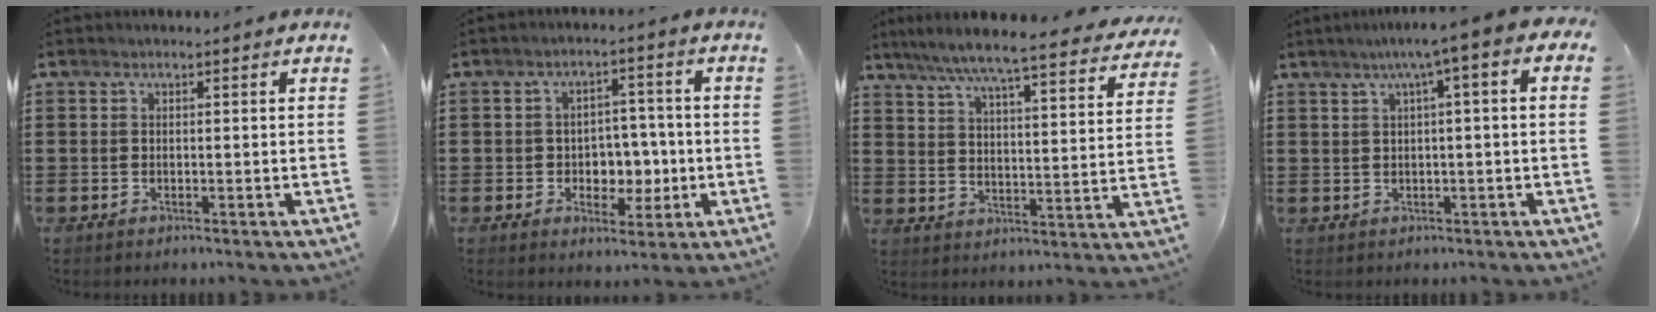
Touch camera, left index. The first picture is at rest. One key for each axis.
{"total": 5.4, "fx": -0.6, "fy": 4.6, "fz": 2.8, "tx": -0.044, "ty": 0.000, "tz": -0.018}
{"total": 6.7, "fx": 5.9, "fy": -0.3, "fz": 3.1, "tx": -0.085, "ty": -0.041, "tz": 0.096}
{"total": 4.3, "fx": 0.8, "fy": 0.0, "fz": 4.2, "tx": -0.081, "ty": -0.001, "tz": 0.007}